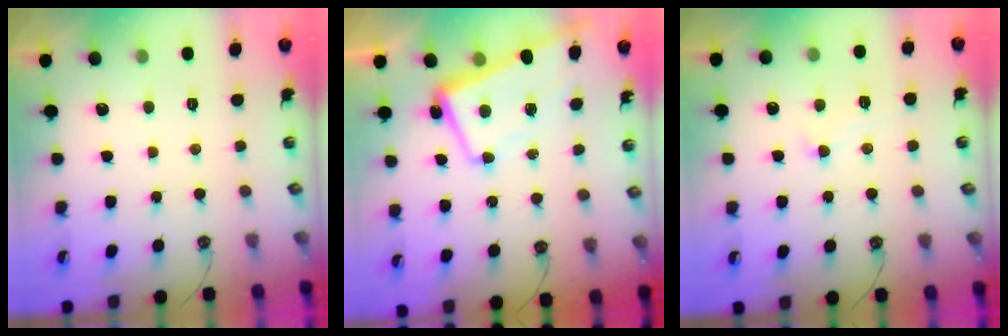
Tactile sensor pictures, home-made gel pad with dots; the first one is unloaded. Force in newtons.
{"total": 1.1, "press": 0.6, "slide": 0.9}
{"total": 0.8, "press": 0.7, "slide": 0.4}